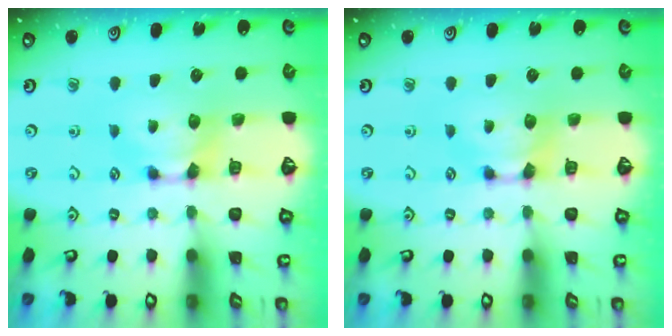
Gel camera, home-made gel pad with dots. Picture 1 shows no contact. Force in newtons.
{"total": 0.0}